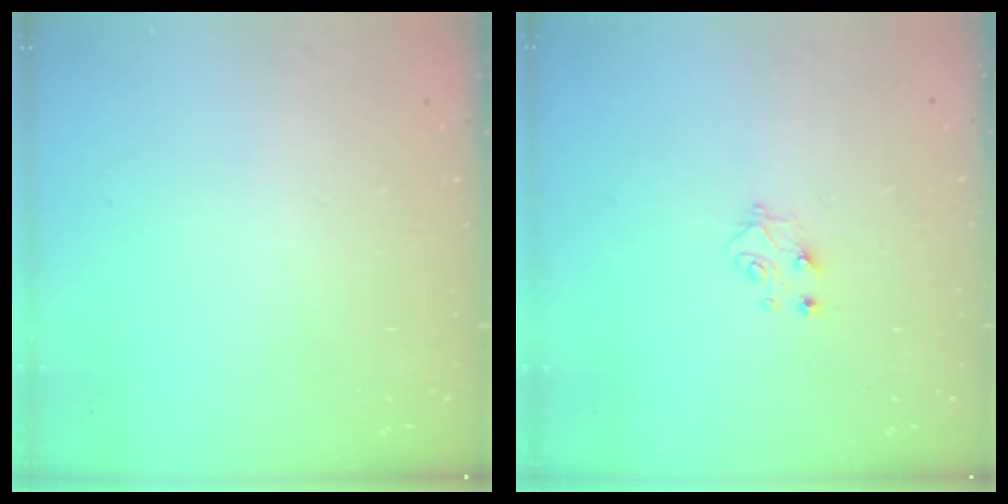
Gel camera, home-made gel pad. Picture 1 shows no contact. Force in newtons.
{"total": 5.5, "press": 5.5, "slide": 0.5}